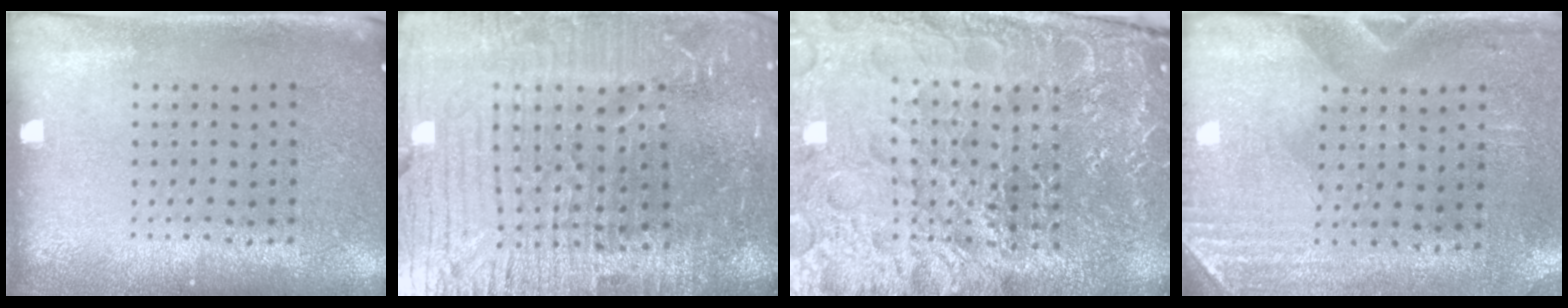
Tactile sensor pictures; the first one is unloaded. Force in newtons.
{"total": 7.0, "press": 6.1, "slide": 3.5}
{"total": 5.5, "press": 5.1, "slide": 2.0}
{"total": 2.9, "press": 2.5, "slide": 1.5}